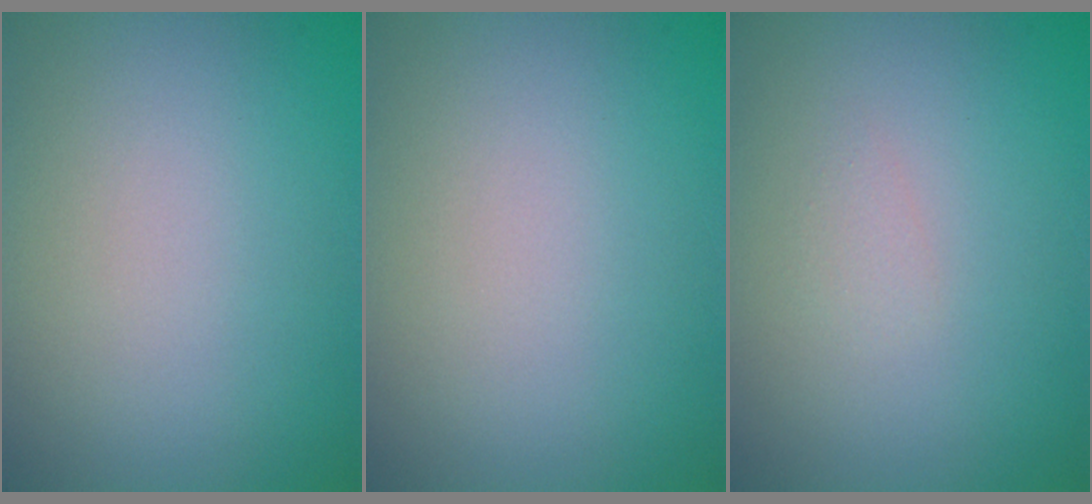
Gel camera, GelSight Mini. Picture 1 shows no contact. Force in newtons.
{"total": 0.0}
{"total": 0.6, "press": 0.6, "slide": 0.0}